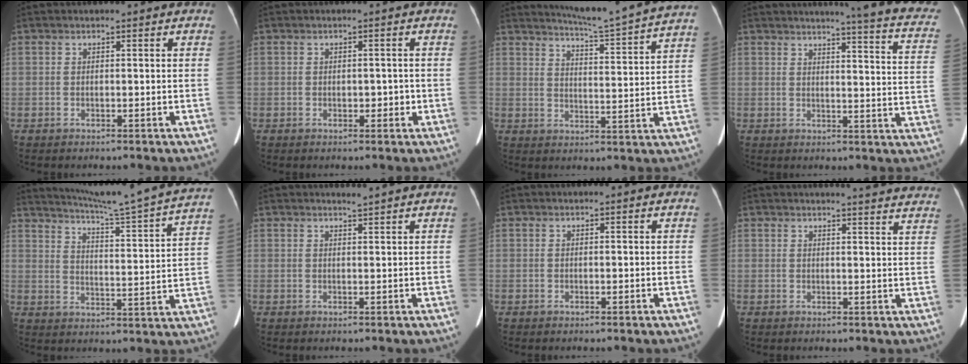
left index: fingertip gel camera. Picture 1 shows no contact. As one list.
[{"total": 1.9, "force": [-0.5, 1.2, 1.4], "torque": [-0.017, 0.005, -0.003]}, {"total": 15.8, "force": [14.7, -1.8, 5.5], "torque": [-0.097, -0.047, 0.185]}, {"total": 15.5, "force": [13.6, 0.4, 7.4], "torque": [-0.080, -0.066, 0.130]}, {"total": 22.9, "force": [20.7, -1.7, 9.7], "torque": [-0.157, -0.066, 0.264]}, {"total": 1.1, "force": [1.0, -0.4, 0.1], "torque": [-0.012, -0.006, 0.021]}, {"total": 0.0}, {"total": 13.9, "force": [13.4, 0.7, 3.8], "torque": [-0.027, -0.045, 0.129]}]